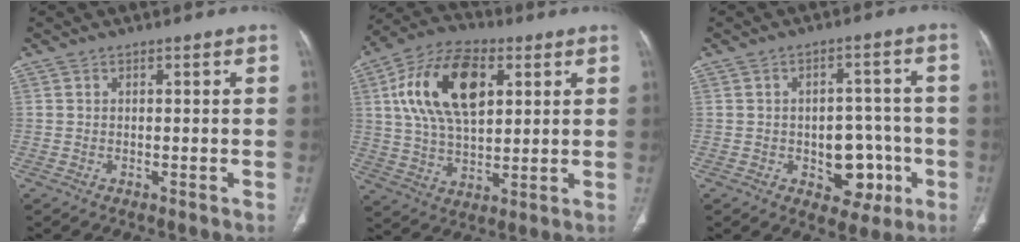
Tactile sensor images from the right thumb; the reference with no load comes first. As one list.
[{"total": 18.4, "force": [5.5, 10.2, 14.2], "torque": [-0.243, 0.001, 0.096]}, {"total": 9.6, "force": [-2.8, 6.5, 6.5], "torque": [-0.042, 0.026, -0.027]}]